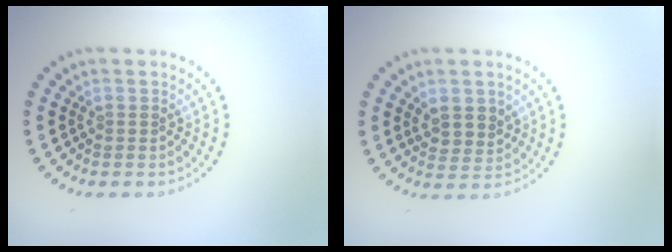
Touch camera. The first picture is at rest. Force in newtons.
{"total": 2.5, "press": 2.3, "slide": 0.9}